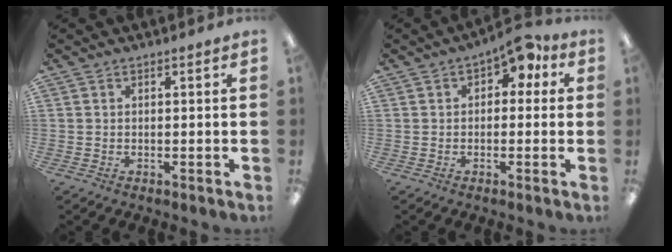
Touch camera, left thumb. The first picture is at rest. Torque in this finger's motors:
{"motor_torque": [-0.28, -0.01, -0.33, 0.15, 0.13]}